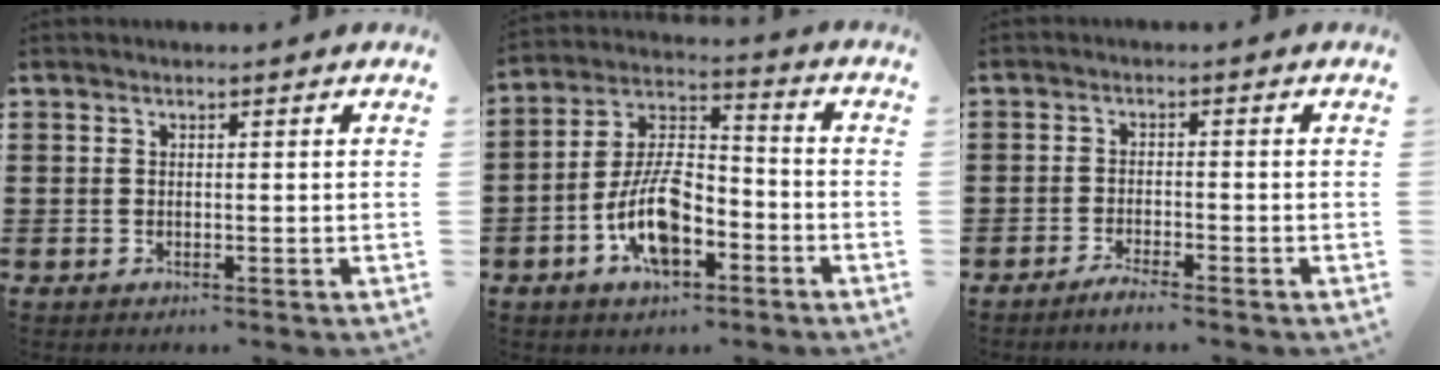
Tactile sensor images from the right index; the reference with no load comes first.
{"total": 10.6, "force": [-4.7, 4.8, 8.2], "torque": [-0.178, 0.007, -0.086]}
{"total": 2.1, "force": [-1.9, -0.5, 0.7], "torque": [-0.011, 0.001, -0.035]}